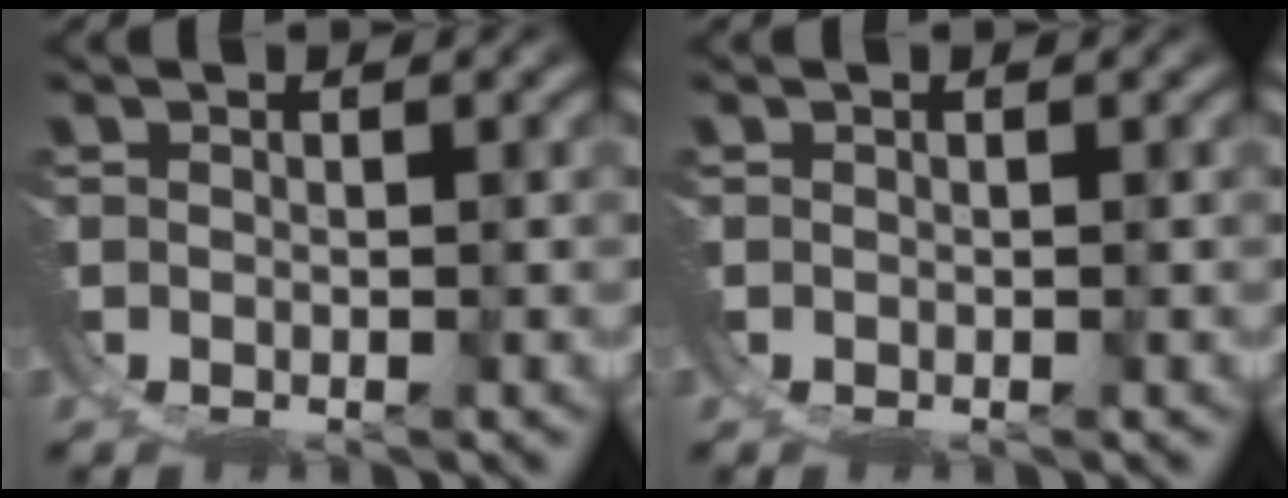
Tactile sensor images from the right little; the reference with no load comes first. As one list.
[{"total": 0.0}]